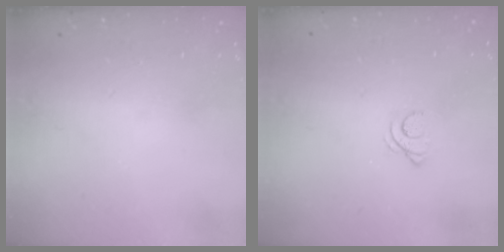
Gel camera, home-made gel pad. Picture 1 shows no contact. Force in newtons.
{"total": 2.1, "press": 2.1, "slide": 0.2}